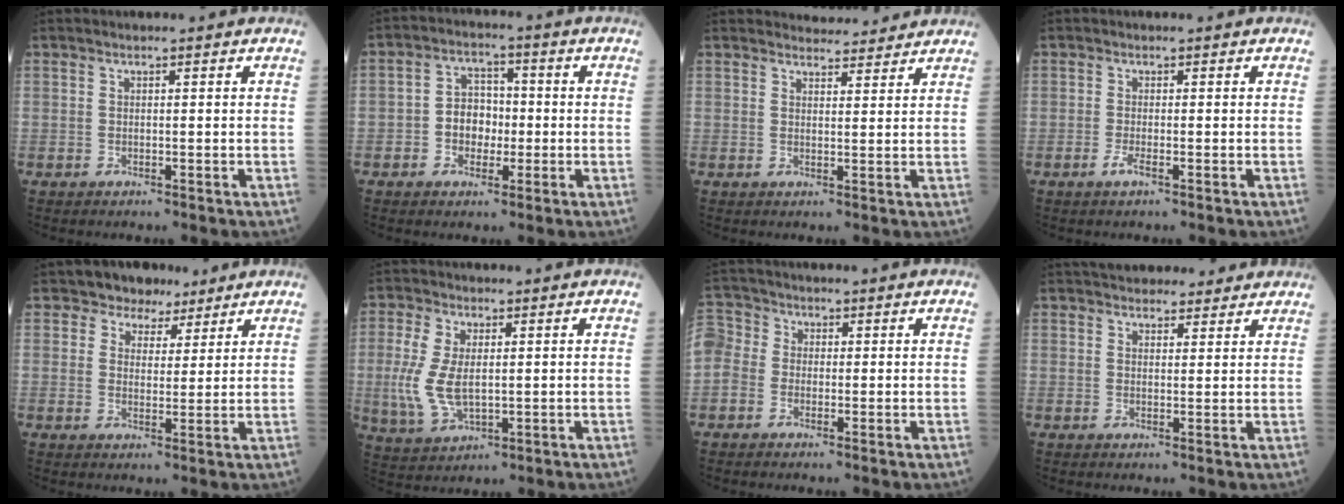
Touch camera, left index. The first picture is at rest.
{"total": 5.7, "force": [-1.4, 4.4, 3.3], "torque": [-0.064, 0.017, -0.026]}
{"total": 4.9, "force": [4.8, 1.0, 0.4], "torque": [-0.007, 0.009, 0.059]}
{"total": 1.2, "force": [-0.7, 0.1, 1.0], "torque": [-0.026, -0.004, -0.015]}
{"total": 5.0, "force": [3.8, 3.2, 0.0], "torque": [0.005, 0.005, 0.053]}
{"total": 7.9, "force": [-0.1, 4.0, 6.8], "torque": [-0.170, -0.006, 0.004]}
{"total": 9.7, "force": [0.3, 8.7, 4.3], "torque": [-0.137, 0.032, 0.003]}
{"total": 11.3, "force": [10.0, 3.5, 3.7], "torque": [-0.039, 0.030, 0.133]}